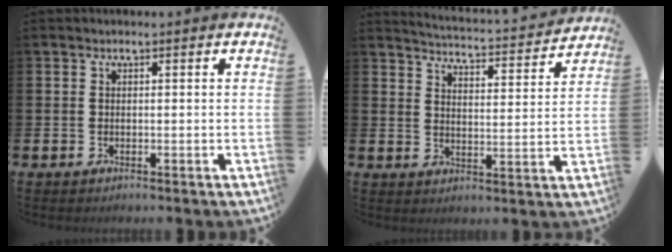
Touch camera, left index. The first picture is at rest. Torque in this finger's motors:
{"motor_torque": [0.29, -1.84, 0.07, -0.01]}